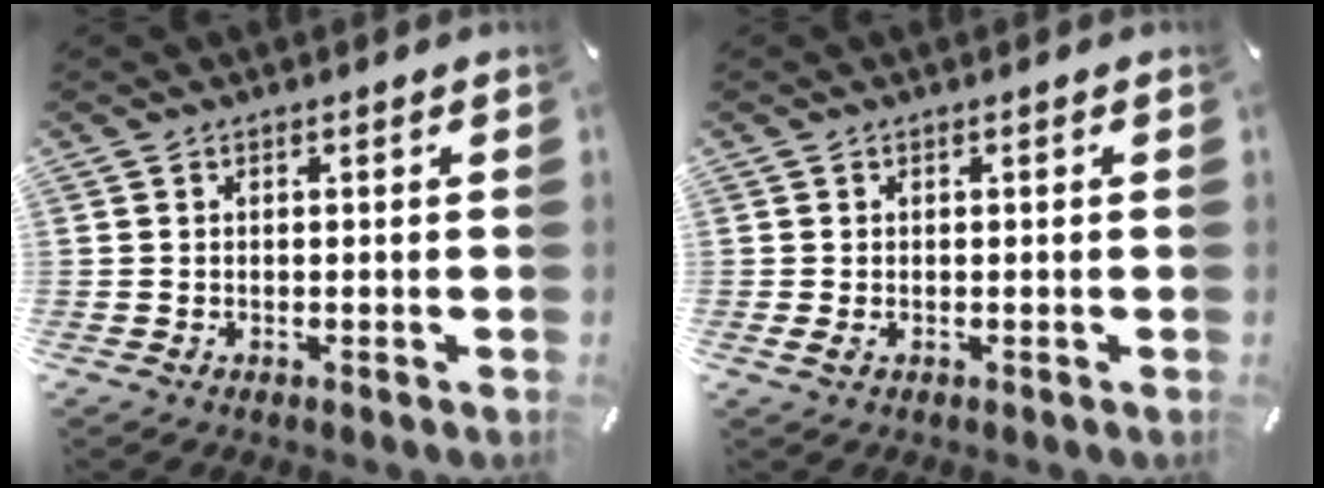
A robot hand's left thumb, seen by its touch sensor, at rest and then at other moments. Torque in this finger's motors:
{"motor_torque": [-0.04, -0.09, 0.29, -0.06, 0.05]}